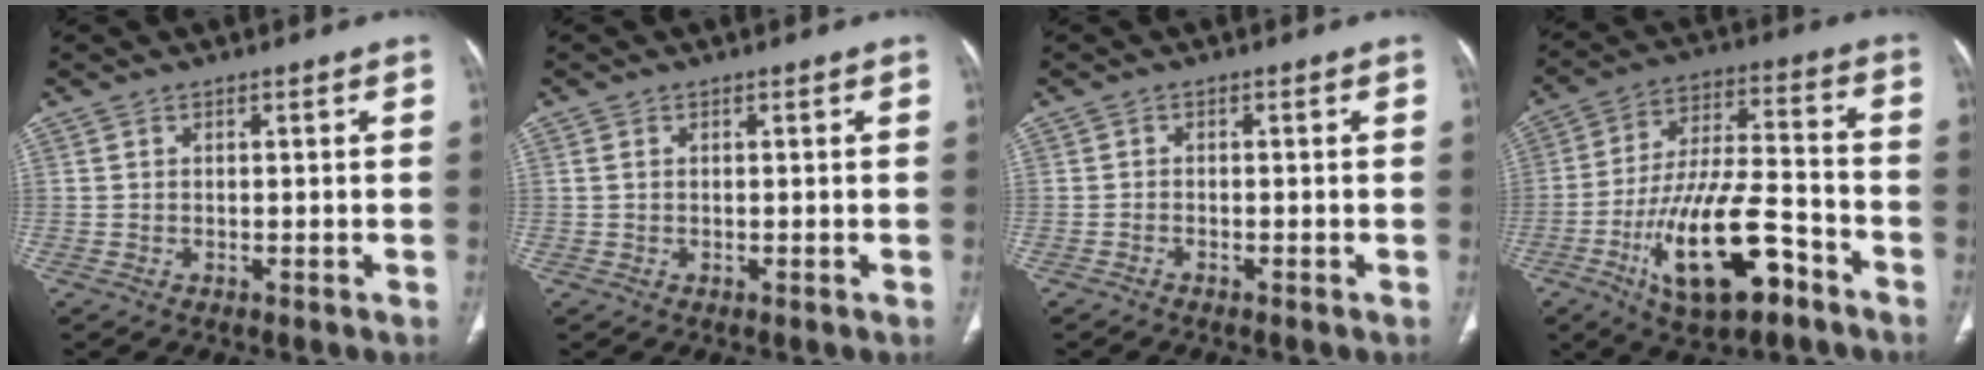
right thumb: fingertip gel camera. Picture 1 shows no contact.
{"total": 0.6, "force": [0.2, 0.4, 0.5], "torque": [-0.012, 0.003, 0.005]}
{"total": 0.6, "force": [-0.5, 0.1, 0.1], "torque": [-0.006, 0.002, -0.012]}
{"total": 19.0, "force": [-9.0, 7.3, 15.0], "torque": [-0.262, 0.053, -0.146]}